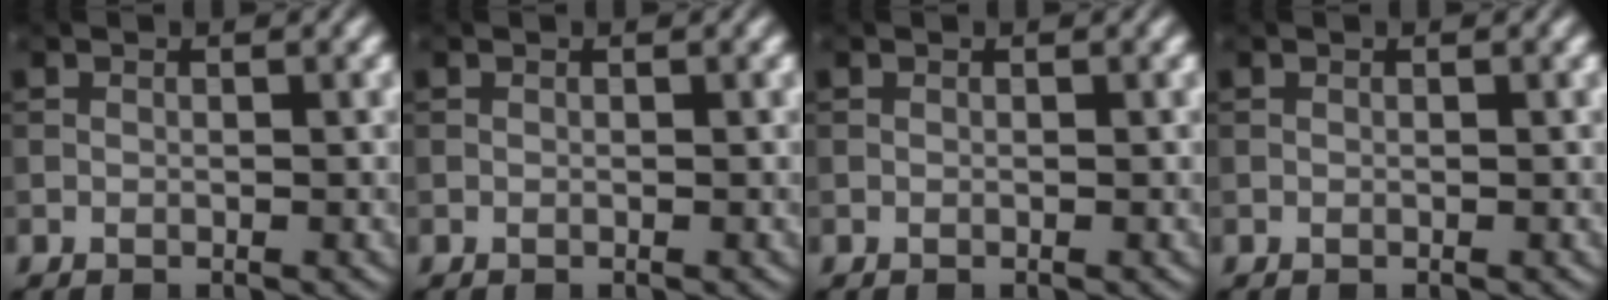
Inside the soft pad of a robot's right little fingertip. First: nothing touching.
{"total": 0.0}
{"total": 0.0}
{"total": 0.0}